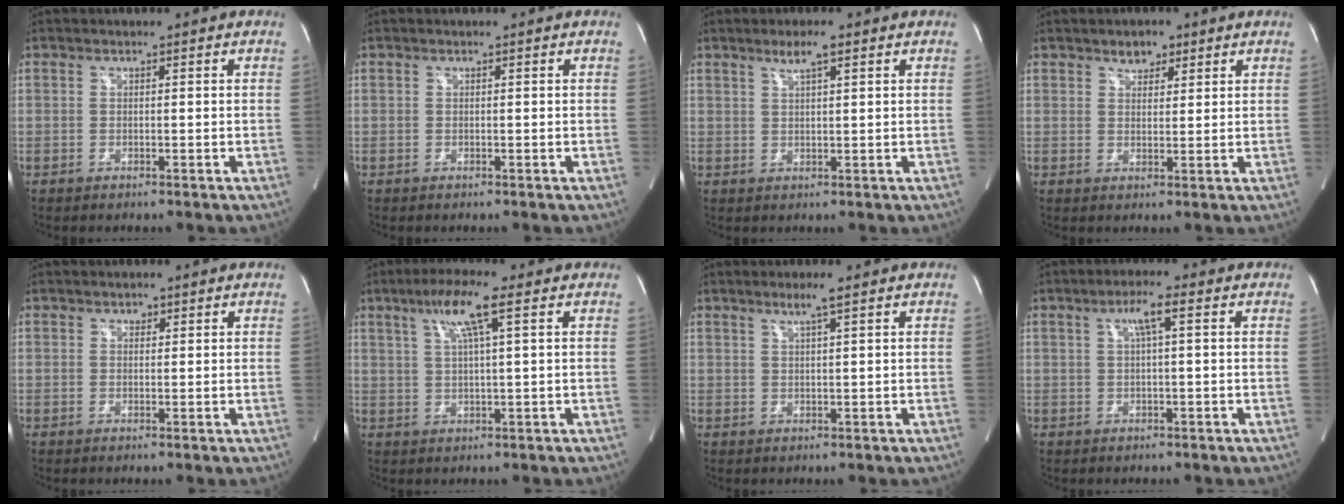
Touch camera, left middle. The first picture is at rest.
{"total": 0.0}
{"total": 3.1, "force": [2.0, 0.2, 2.4], "torque": [-0.049, 0.003, 0.037]}
{"total": 2.8, "force": [2.0, 1.6, 1.3], "torque": [-0.021, 0.003, 0.033]}
{"total": 0.9, "force": [0.6, 0.6, 0.4], "torque": [-0.005, -0.001, 0.008]}
{"total": 6.9, "force": [3.2, -0.1, 6.1], "torque": [-0.118, 0.011, 0.059]}
{"total": 2.6, "force": [1.6, -0.4, 2.0], "torque": [-0.042, -0.002, 0.031]}
{"total": 3.6, "force": [1.1, 0.1, 3.4], "torque": [-0.062, 0.010, 0.020]}